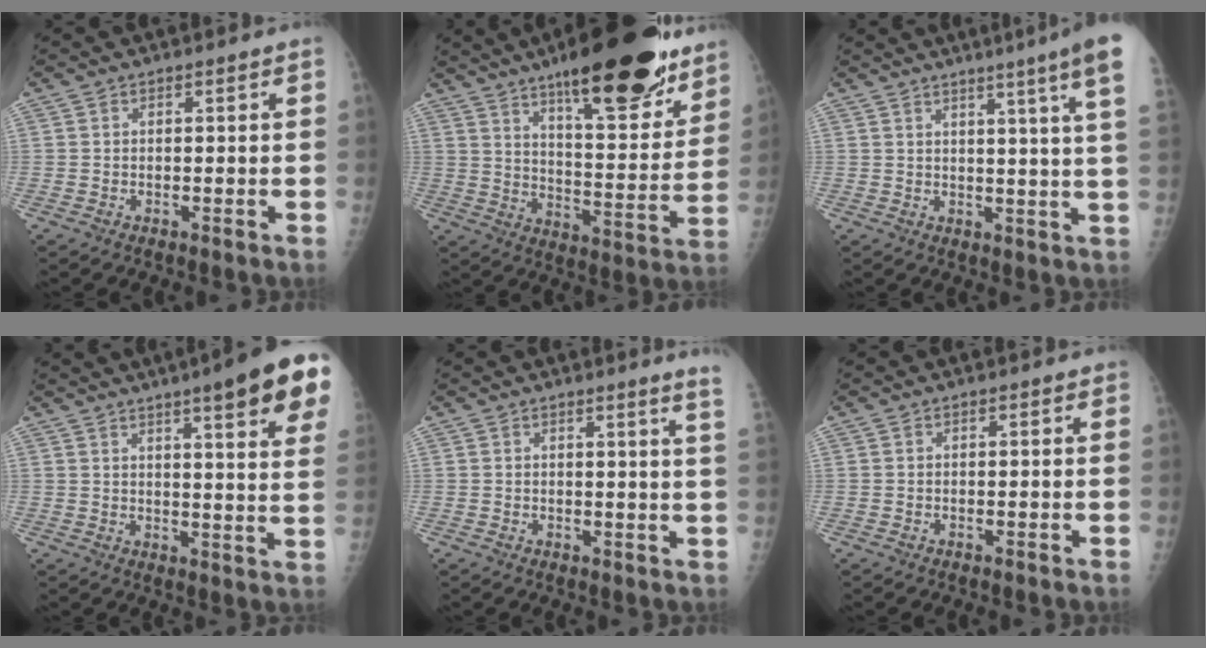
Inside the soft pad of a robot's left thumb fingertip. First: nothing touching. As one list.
[{"total": 25.6, "force": [17.0, 7.4, 17.7], "torque": [-0.222, -0.074, 0.257]}, {"total": 12.4, "force": [7.7, -1.1, 9.6], "torque": [-0.124, -0.032, 0.078]}, {"total": 18.1, "force": [10.5, 2.9, 14.4], "torque": [-0.170, -0.034, 0.124]}, {"total": 4.5, "force": [3.4, -1.1, 2.7], "torque": [-0.037, -0.026, 0.026]}, {"total": 0.0}]